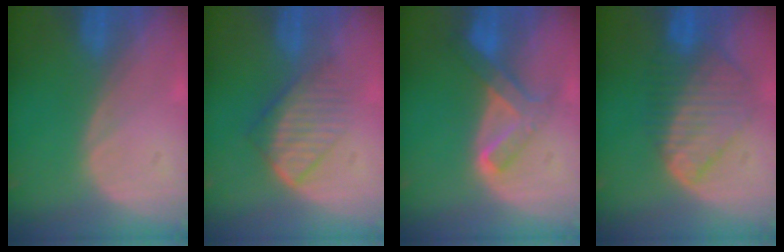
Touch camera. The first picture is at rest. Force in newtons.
{"total": 5.9, "press": 5.8, "slide": 1.3}
{"total": 6.7, "press": 5.7, "slide": 3.5}
{"total": 8.8, "press": 7.7, "slide": 4.2}